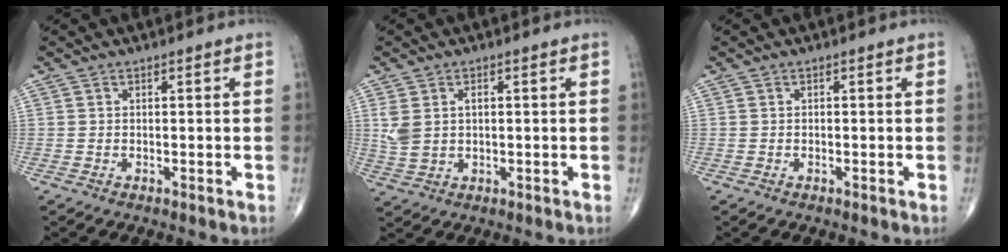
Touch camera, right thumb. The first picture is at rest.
{"total": 5.2, "force": [1.0, 3.3, 3.9], "torque": [-0.091, 0.007, 0.027]}
{"total": 0.0}